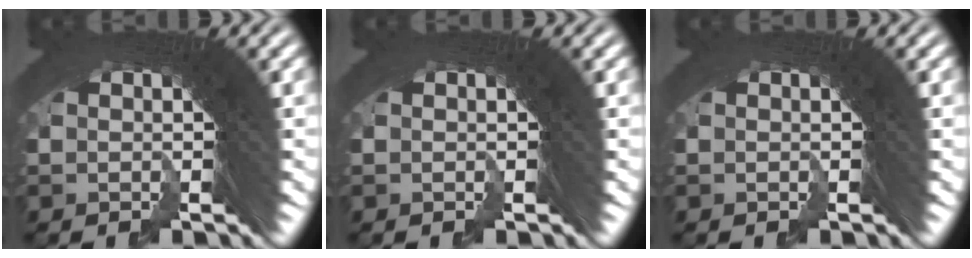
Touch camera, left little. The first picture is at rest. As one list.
[{"total": 0.0}, {"total": 0.0}]